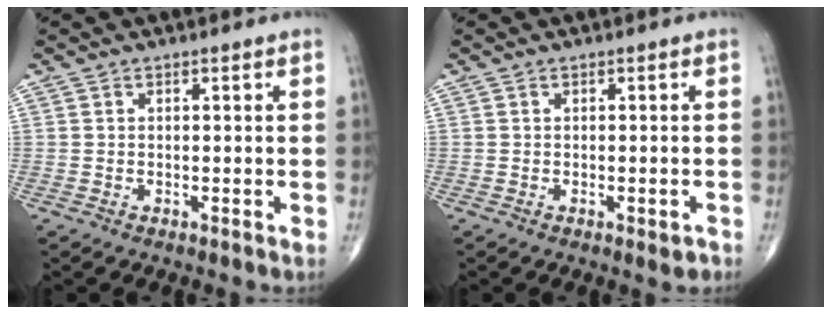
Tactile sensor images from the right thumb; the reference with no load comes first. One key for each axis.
{"total": 1.8, "fx": -0.8, "fy": 0.7, "fz": 1.4, "tx": -0.013, "ty": 0.000, "tz": -0.008}